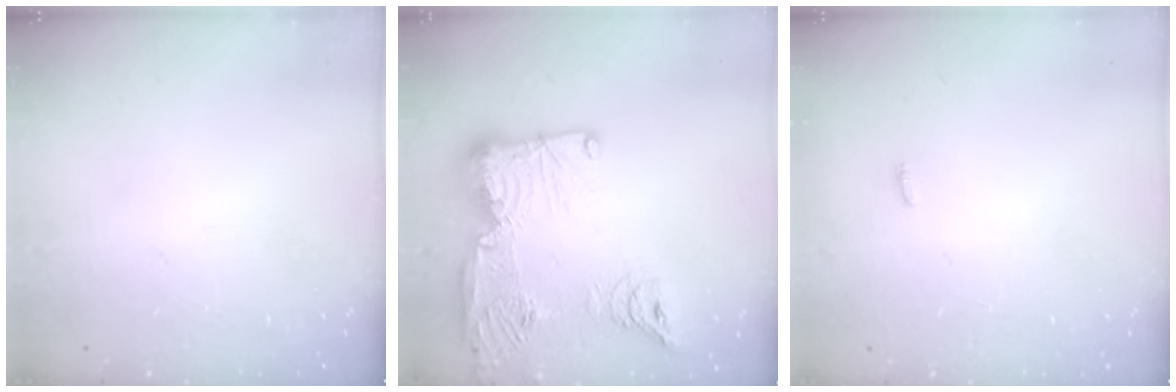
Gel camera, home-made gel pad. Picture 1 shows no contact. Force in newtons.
{"total": 27.4, "press": 26.4, "slide": 7.2}
{"total": 3.3, "press": 1.6, "slide": 2.9}